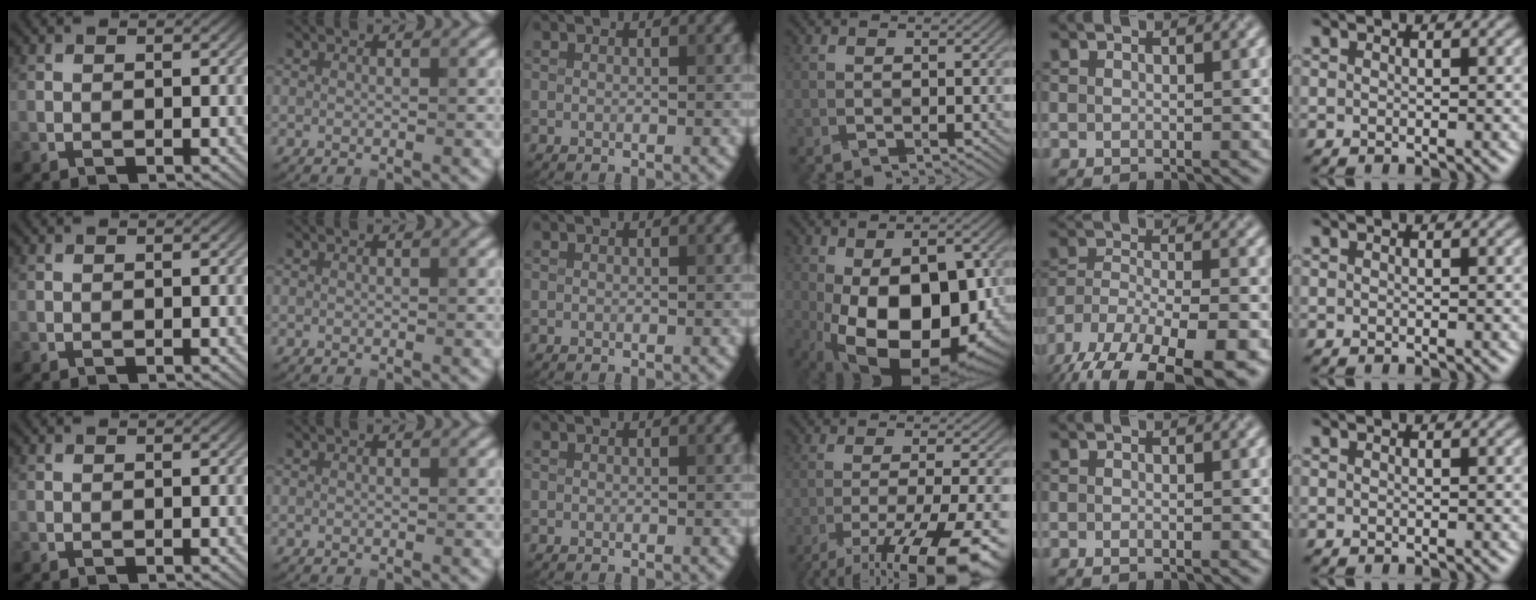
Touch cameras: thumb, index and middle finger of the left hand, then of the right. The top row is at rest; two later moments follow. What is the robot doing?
{"motion": "fold", "object": "hoodie"}